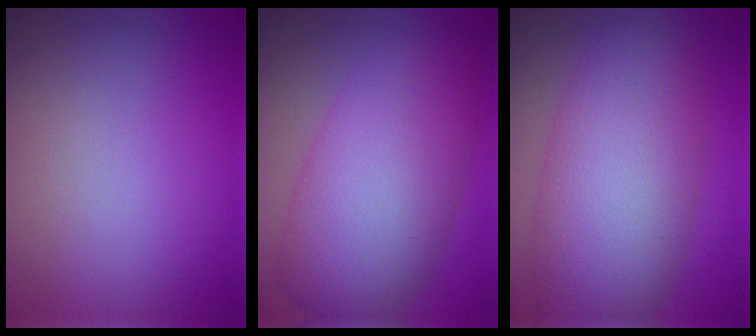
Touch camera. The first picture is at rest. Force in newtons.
{"total": 9.5, "press": 9.5, "slide": 0.3}
{"total": 9.6, "press": 9.6, "slide": 0.3}